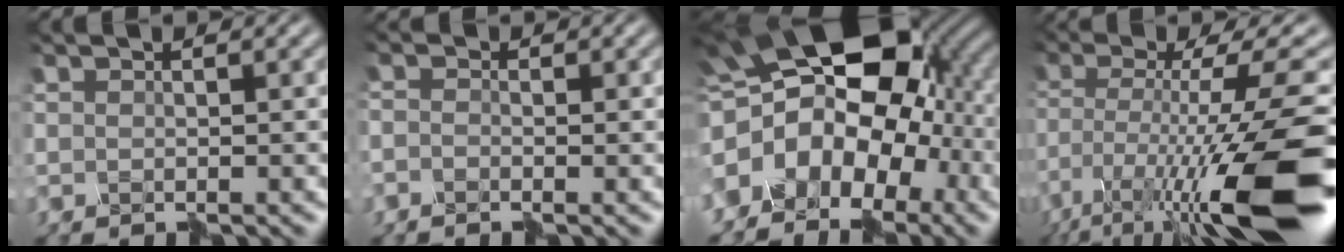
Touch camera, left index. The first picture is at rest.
{"total": 1.6, "force": [-1.4, 0.0, -0.6], "torque": [0.013, 0.002, -0.022]}
{"total": 12.3, "force": [-1.2, 7.9, 9.3], "torque": [-0.145, 0.008, -0.027]}
{"total": 14.0, "force": [-8.1, 2.8, 11.1], "torque": [-0.212, -0.001, -0.140]}